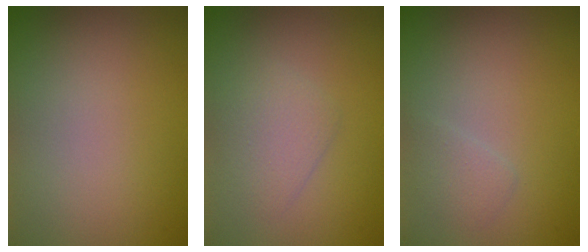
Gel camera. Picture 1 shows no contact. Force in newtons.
{"total": 2.1, "press": 2.1, "slide": 0.0}
{"total": 1.2, "press": 1.2, "slide": 0.1}